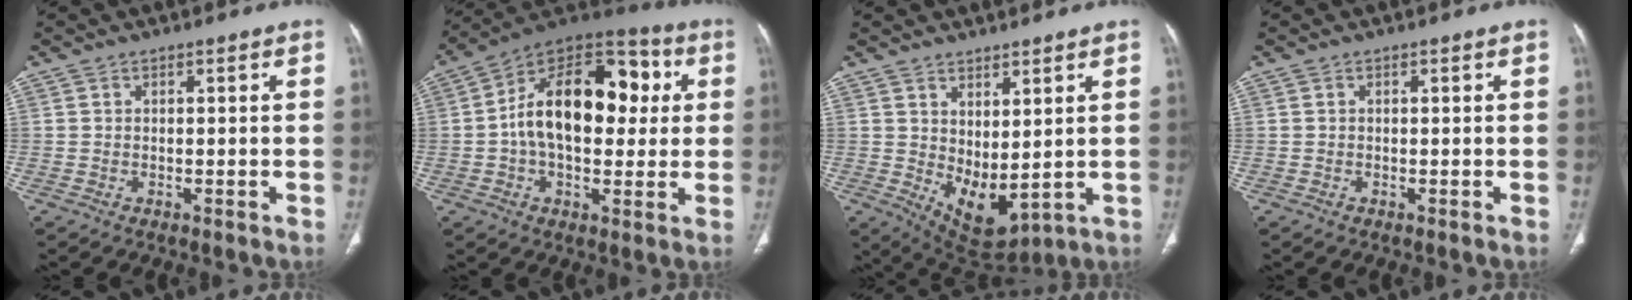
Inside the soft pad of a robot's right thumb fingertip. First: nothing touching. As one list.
[{"total": 21.7, "force": [2.3, 13.1, 17.1], "torque": [-0.241, 0.032, 0.027]}, {"total": 8.9, "force": [1.3, 4.5, 7.6], "torque": [-0.112, -0.027, 0.050]}, {"total": 0.0}]